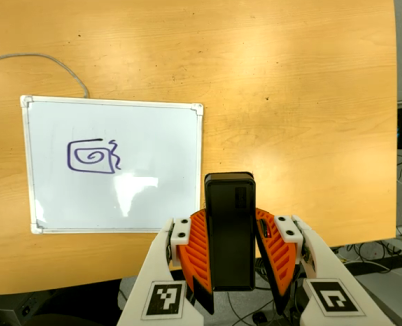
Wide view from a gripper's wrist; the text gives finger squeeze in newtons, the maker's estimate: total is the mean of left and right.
{"total": 6.1, "left": 4.7, "right": 7.5}